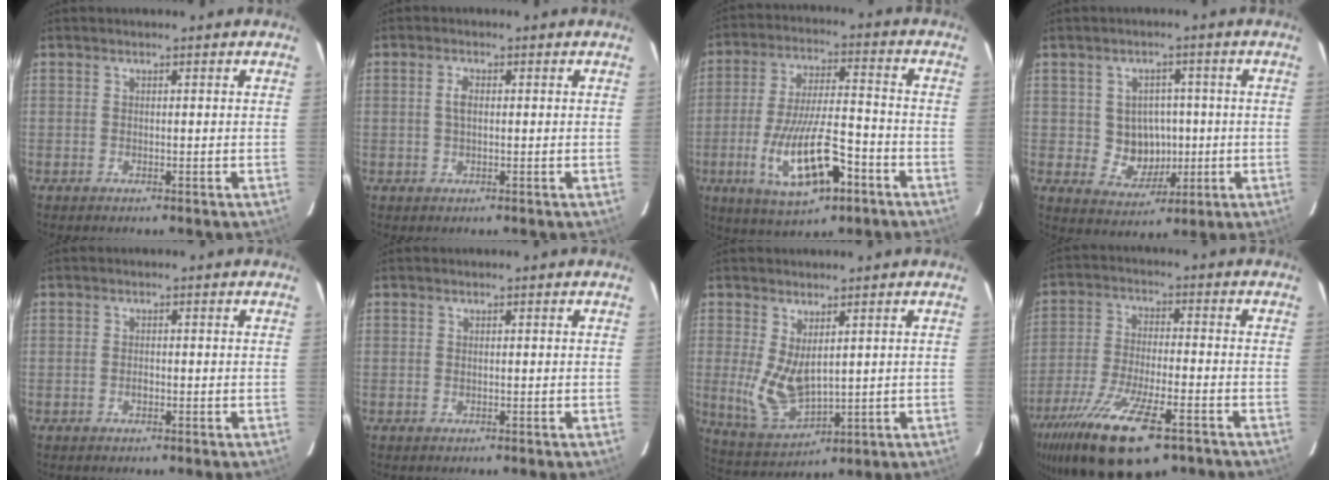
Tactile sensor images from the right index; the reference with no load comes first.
{"total": 1.9, "force": [0.1, 1.0, 1.7], "torque": [-0.037, 0.004, 0.004]}
{"total": 15.7, "force": [-6.8, 5.1, 13.1], "torque": [-0.265, -0.014, -0.108]}
{"total": 7.1, "force": [-0.1, 6.6, 2.6], "torque": [-0.052, 0.014, 0.015]}
{"total": 0.9, "force": [-0.4, 0.5, 0.6], "torque": [-0.008, 0.004, -0.007]}
{"total": 0.0}
{"total": 8.1, "force": [1.4, 4.1, 6.9], "torque": [-0.138, -0.019, 0.045]}
{"total": 19.4, "force": [-12.4, 5.9, 13.7], "torque": [-0.275, -0.059, -0.213]}